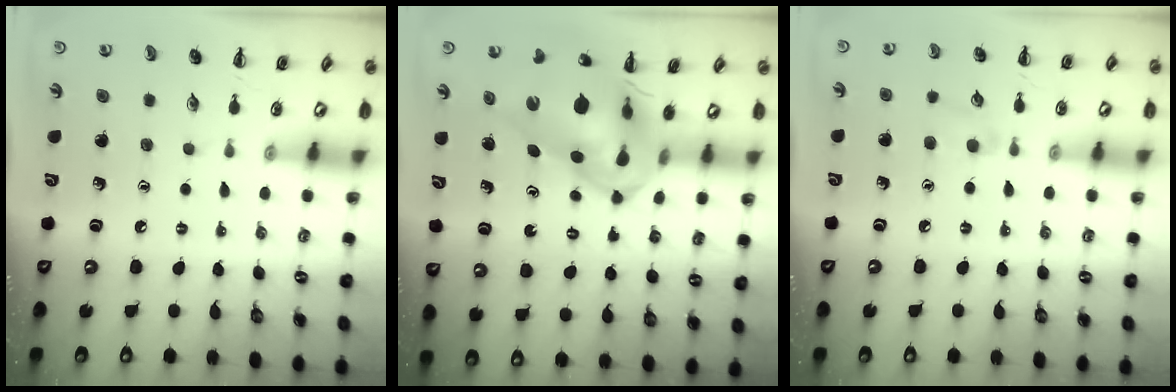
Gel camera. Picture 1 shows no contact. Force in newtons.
{"total": 11.9, "press": 11.3, "slide": 3.7}
{"total": 6.2, "press": 5.9, "slide": 2.0}